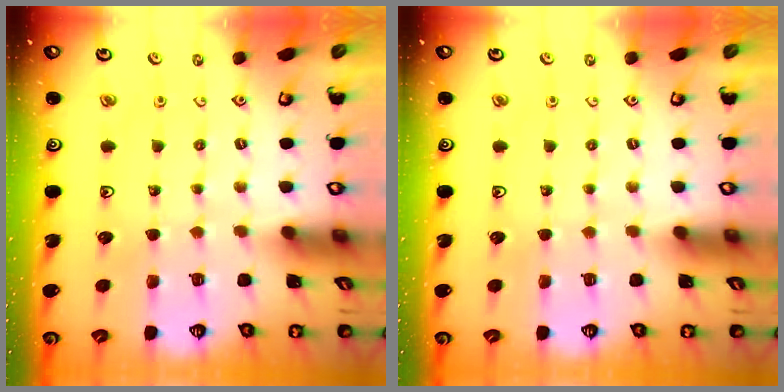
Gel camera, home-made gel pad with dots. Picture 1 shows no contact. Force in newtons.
{"total": 0.0}